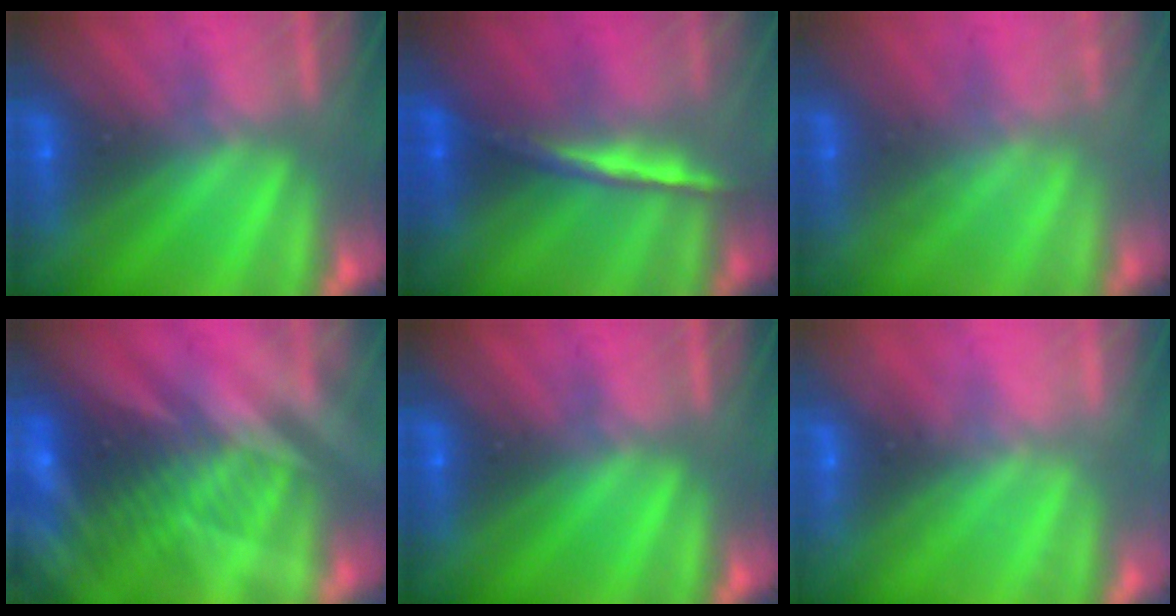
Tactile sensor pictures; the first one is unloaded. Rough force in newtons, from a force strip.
{"total": 1.5}
{"total": 1.2}
{"total": 2.9}
{"total": 0.0}
{"total": 2.3}